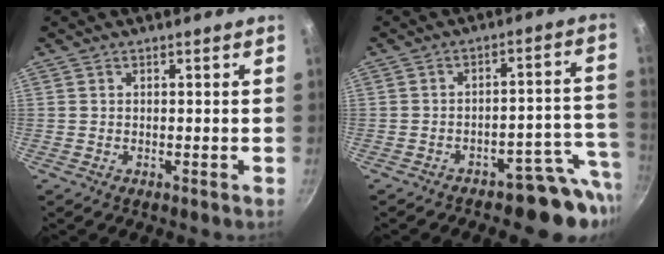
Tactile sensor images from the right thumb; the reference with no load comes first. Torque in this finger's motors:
{"motor_torque": [1.03, 1.23, -0.12, -0.22, 0.18]}